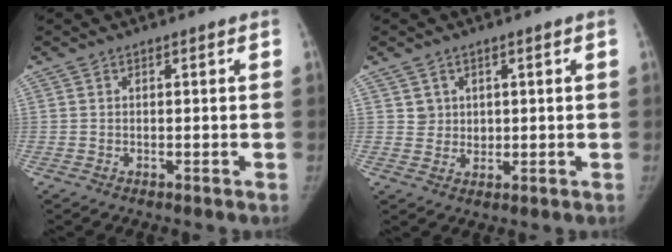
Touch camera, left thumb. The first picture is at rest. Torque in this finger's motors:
{"motor_torque": [-0.35, -0.15, 0.06, 0.04, 0.03]}